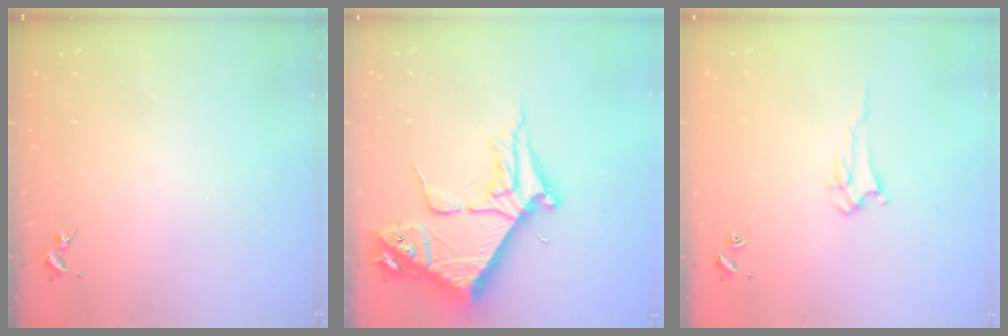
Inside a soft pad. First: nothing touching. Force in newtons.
{"total": 10.1, "press": 10.0, "slide": 1.1}
{"total": 2.8, "press": 2.8, "slide": 0.4}